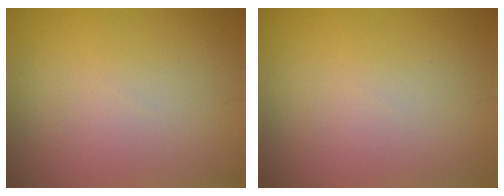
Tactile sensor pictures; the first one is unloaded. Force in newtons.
{"total": 0.0}